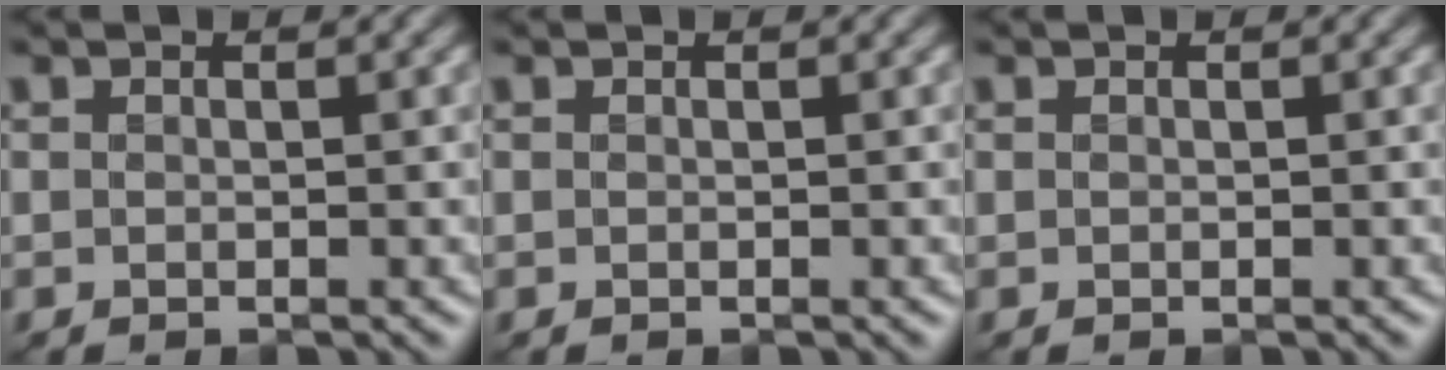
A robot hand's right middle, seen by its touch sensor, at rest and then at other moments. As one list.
[{"total": 0.0}, {"total": 0.0}]